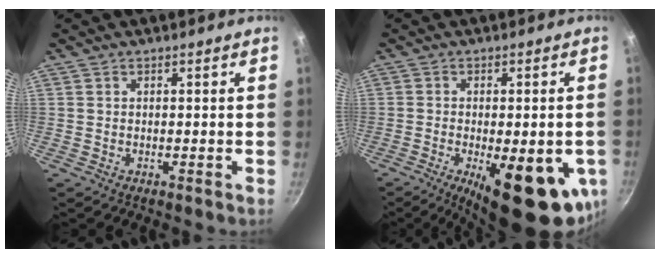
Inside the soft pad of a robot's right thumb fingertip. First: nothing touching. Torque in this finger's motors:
{"motor_torque": [3.02, 1.99, 2.17, -0.58, 0.45]}